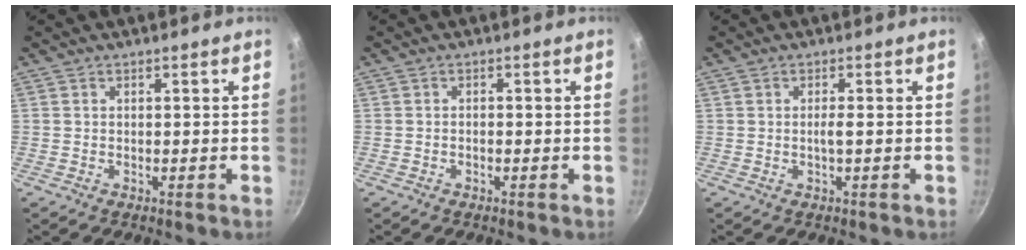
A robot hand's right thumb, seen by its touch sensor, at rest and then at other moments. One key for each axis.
{"total": 0.8, "fx": -0.3, "fy": 0.5, "fz": 0.5, "tx": -0.010, "ty": 0.006, "tz": -0.007}
{"total": 1.6, "fx": -0.2, "fy": 0.1, "fz": 1.5, "tx": -0.031, "ty": 0.001, "tz": -0.004}